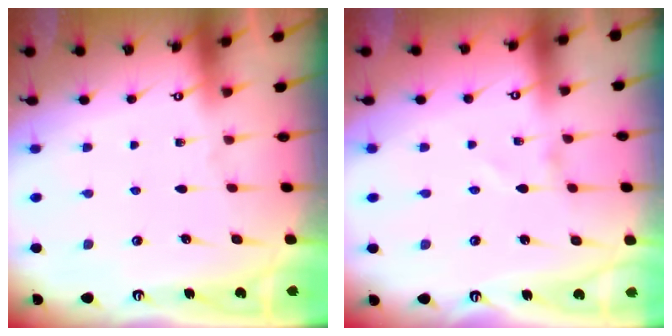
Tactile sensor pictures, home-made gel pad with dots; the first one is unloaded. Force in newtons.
{"total": 1.0, "press": 1.0, "slide": 0.0}